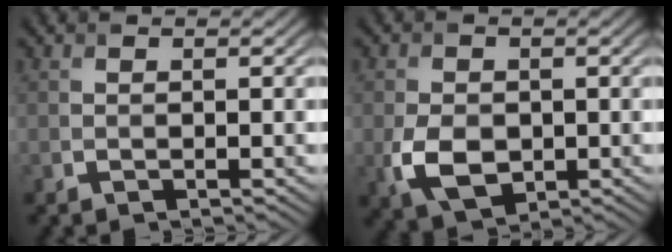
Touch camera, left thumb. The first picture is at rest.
{"total": 5.5, "force": [-1.0, 3.9, 3.8], "torque": [-0.093, -0.015, -0.018]}